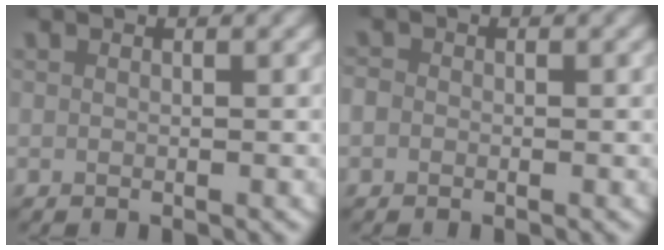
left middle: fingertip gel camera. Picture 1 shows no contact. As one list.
[{"total": 1.5, "force": [-0.2, 1.4, 0.5], "torque": [-0.020, 0.001, -0.007]}]